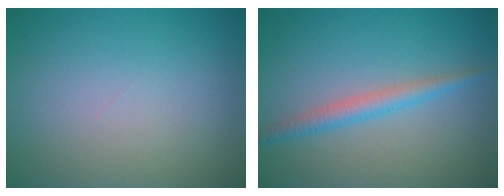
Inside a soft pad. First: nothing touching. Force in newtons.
{"total": 2.3, "press": 2.3, "slide": 0.1}